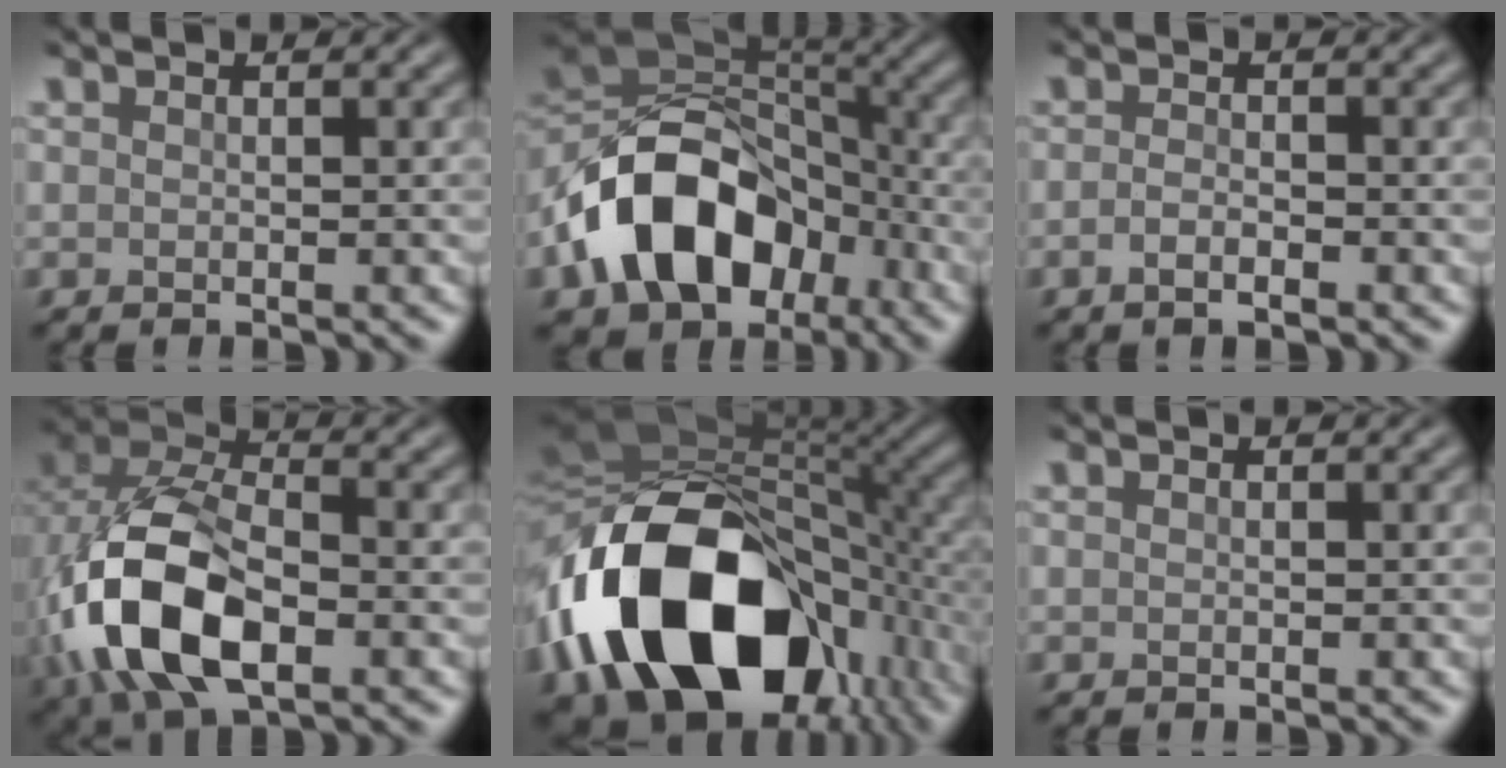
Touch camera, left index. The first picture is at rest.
{"total": 13.1, "force": [-5.4, 8.9, 7.9], "torque": [-0.140, 0.004, -0.105]}
{"total": 1.4, "force": [-0.8, 0.4, 1.1], "torque": [-0.023, -0.001, -0.017]}
{"total": 12.9, "force": [-3.7, 7.4, 9.9], "torque": [-0.217, -0.009, -0.077]}
{"total": 19.7, "force": [-5.9, 12.9, 13.7], "torque": [-0.286, -0.036, -0.078]}
{"total": 0.0}